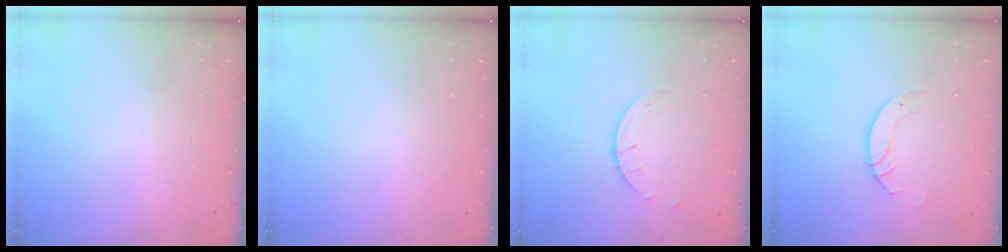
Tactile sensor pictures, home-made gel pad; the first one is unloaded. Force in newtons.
{"total": 0.0}
{"total": 2.7, "press": 2.7, "slide": 0.3}
{"total": 3.3, "press": 3.3, "slide": 0.2}